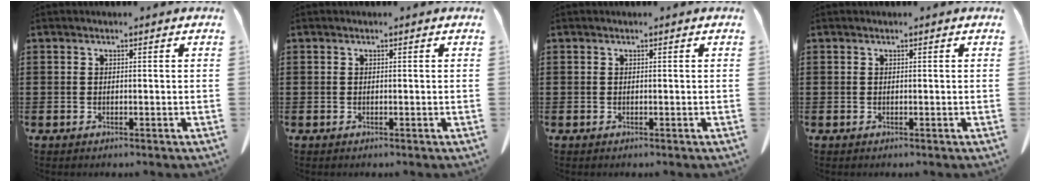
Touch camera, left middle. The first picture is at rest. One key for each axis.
{"total": 0.0}
{"total": 0.0}
{"total": 0.0}